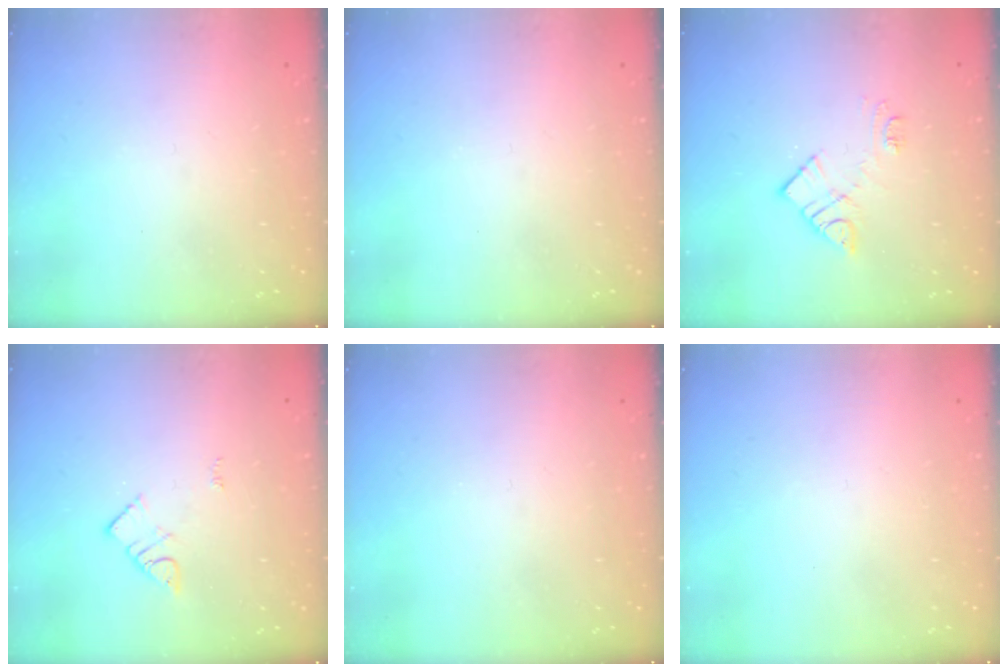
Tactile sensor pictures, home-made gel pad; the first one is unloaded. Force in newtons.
{"total": 0.0}
{"total": 10.1, "press": 10.1, "slide": 0.6}
{"total": 3.1, "press": 3.1, "slide": 0.2}
{"total": 0.0}
{"total": 1.6, "press": 1.6, "slide": 0.1}